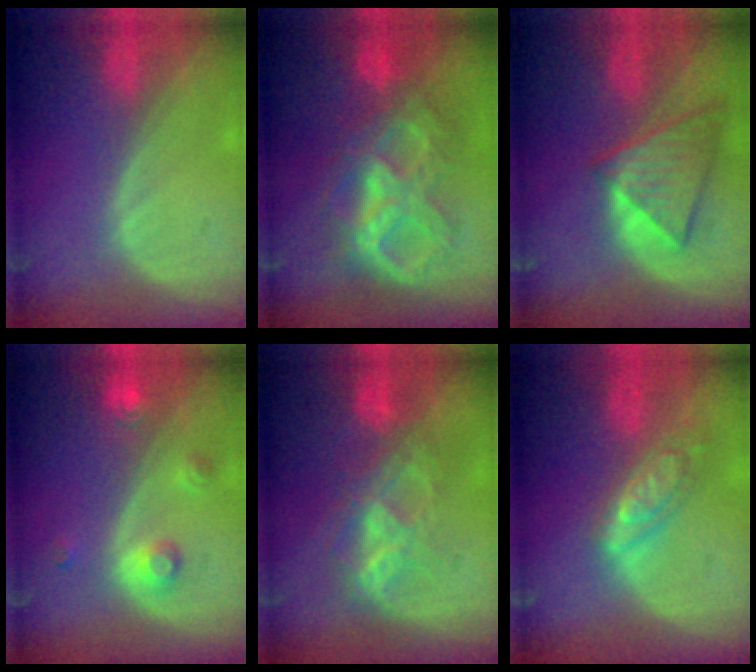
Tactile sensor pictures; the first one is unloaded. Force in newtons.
{"total": 9.9, "press": 9.8, "slide": 1.3}
{"total": 7.7, "press": 7.1, "slide": 3.0}
{"total": 3.5, "press": 3.2, "slide": 1.4}
{"total": 6.9, "press": 6.7, "slide": 1.6}
{"total": 6.2, "press": 5.5, "slide": 2.8}